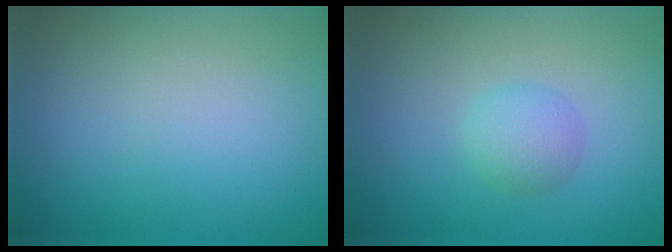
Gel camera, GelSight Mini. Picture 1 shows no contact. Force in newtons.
{"total": 2.0, "press": 2.0, "slide": 0.0}